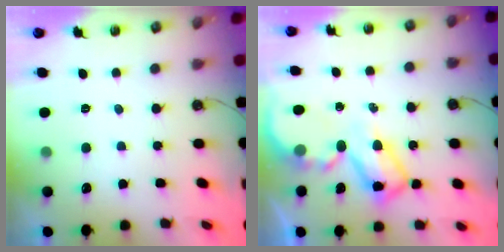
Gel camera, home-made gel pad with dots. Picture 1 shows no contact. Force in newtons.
{"total": 8.9, "press": 8.9, "slide": 0.7}